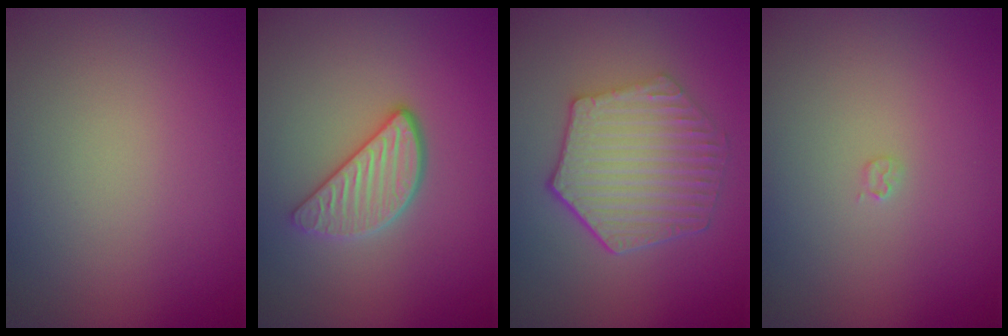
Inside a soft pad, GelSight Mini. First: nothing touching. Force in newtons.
{"total": 3.5, "press": 2.9, "slide": 2.0}
{"total": 6.4, "press": 4.9, "slide": 4.1}
{"total": 0.5, "press": 0.5, "slide": 0.1}